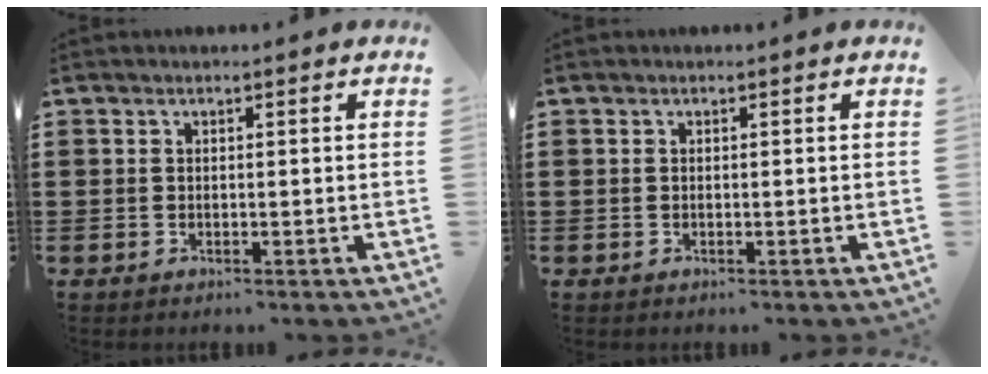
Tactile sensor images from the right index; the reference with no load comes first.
{"total": 0.0}